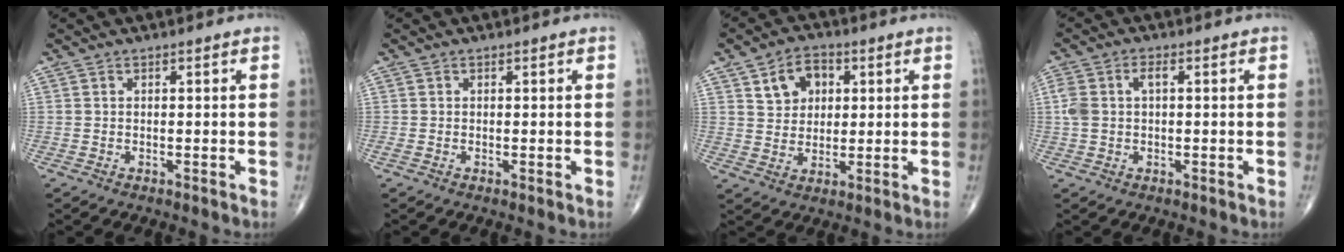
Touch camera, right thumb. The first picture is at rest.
{"total": 0.7, "force": [-0.1, 0.3, 0.6], "torque": [-0.018, -0.004, -0.005]}
{"total": 7.6, "force": [2.9, 5.7, 4.0], "torque": [-0.036, -0.006, 0.047]}
{"total": 4.6, "force": [0.6, 2.7, 3.8], "torque": [-0.102, 0.019, 0.012]}